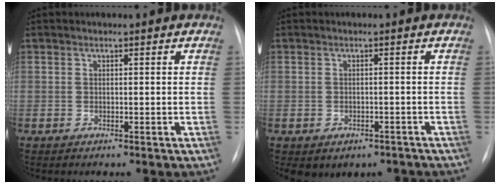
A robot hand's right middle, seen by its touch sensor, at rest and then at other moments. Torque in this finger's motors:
{"motor_torque": [0.94, -0.92, 0.17, 0.05]}